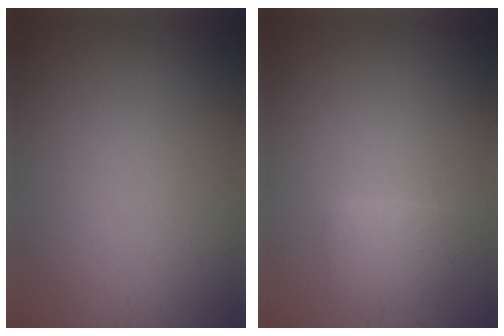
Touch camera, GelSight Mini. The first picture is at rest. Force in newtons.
{"total": 1.7, "press": 1.6, "slide": 0.2}